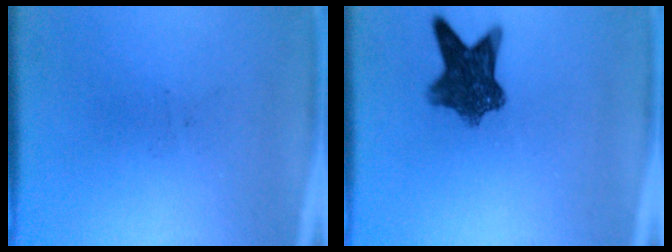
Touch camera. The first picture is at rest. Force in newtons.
{"total": 8.1}